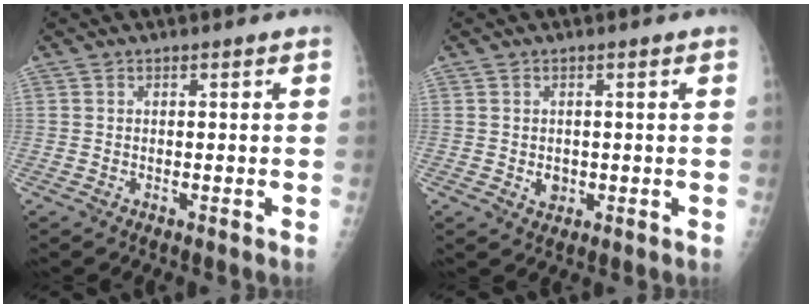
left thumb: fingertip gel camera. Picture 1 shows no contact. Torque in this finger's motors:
{"motor_torque": [0.49, 0.66, 0.31, -0.09, 0.00]}